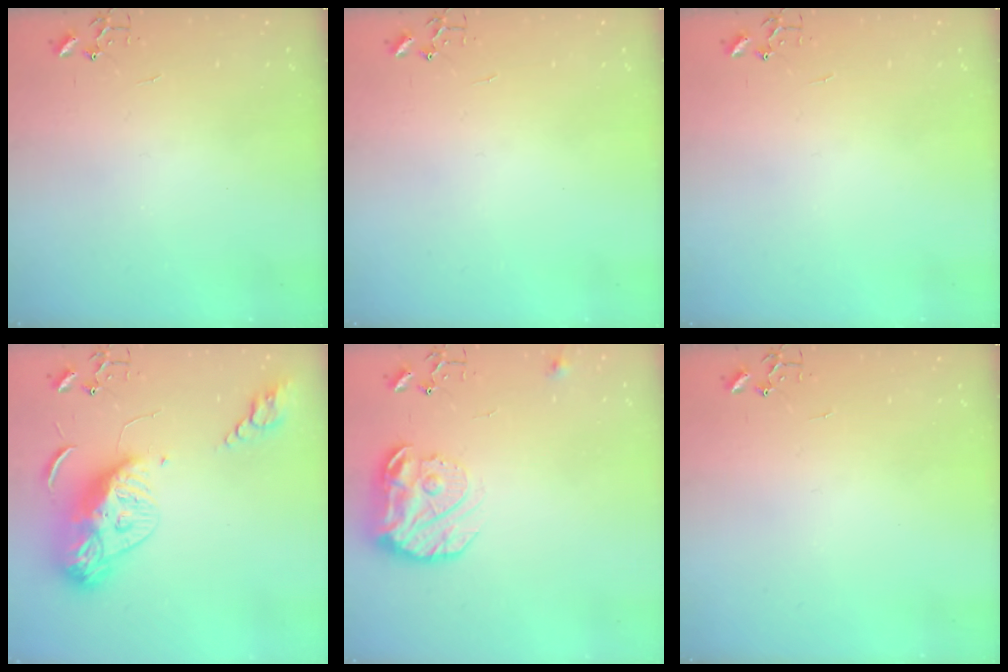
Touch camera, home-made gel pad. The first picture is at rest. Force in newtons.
{"total": 0.0}
{"total": 0.0}
{"total": 14.4, "press": 14.4, "slide": 1.3}
{"total": 16.2, "press": 16.1, "slide": 1.4}
{"total": 0.0}